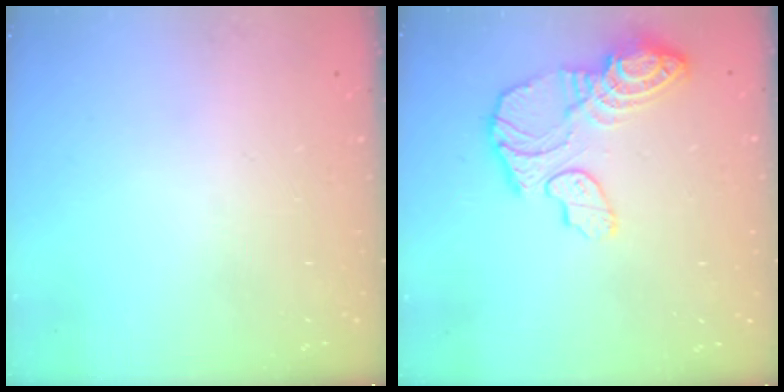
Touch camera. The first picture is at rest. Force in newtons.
{"total": 14.6, "press": 14.5, "slide": 1.5}